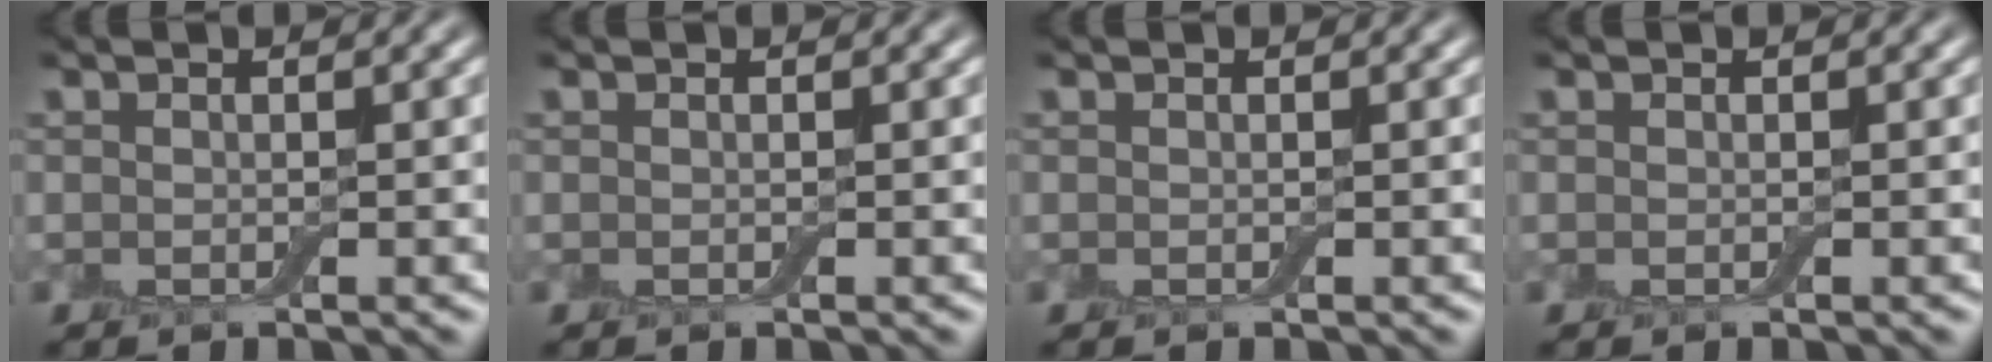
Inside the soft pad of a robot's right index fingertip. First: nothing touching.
{"total": 0.0}
{"total": 0.0}
{"total": 0.0}